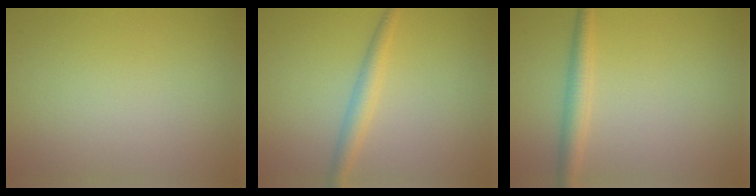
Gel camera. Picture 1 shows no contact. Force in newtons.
{"total": 2.2, "press": 2.2, "slide": 0.0}
{"total": 2.4, "press": 2.4, "slide": 0.0}